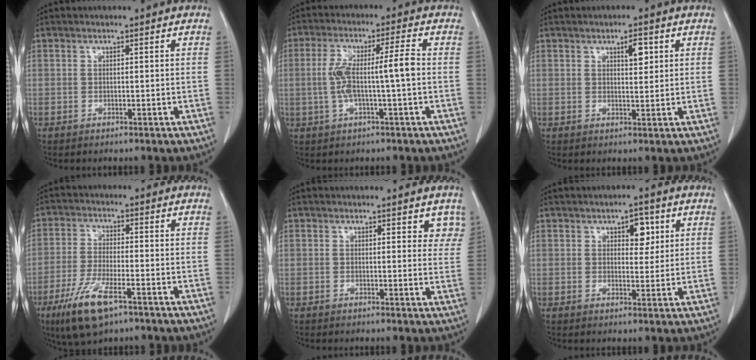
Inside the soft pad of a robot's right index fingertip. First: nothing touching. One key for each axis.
{"total": 7.9, "fx": -0.5, "fy": 0.4, "fz": 7.8, "tx": -0.157, "ty": 0.020, "tz": -0.009}
{"total": 2.8, "fx": 1.3, "fy": 0.9, "fz": 2.3, "tx": -0.038, "ty": -0.003, "tz": 0.021}
{"total": 9.3, "fx": -5.3, "fy": 2.2, "fz": 7.3, "tx": -0.154, "ty": -0.021, "tz": -0.093}
{"total": 3.7, "fx": 2.8, "fy": 1.9, "fz": 1.5, "tx": 0.006, "ty": -0.007, "tz": 0.021}
{"total": 3.9, "fx": 1.7, "fy": 2.0, "fz": 2.8, "tx": -0.036, "ty": 0.004, "tz": 0.024}